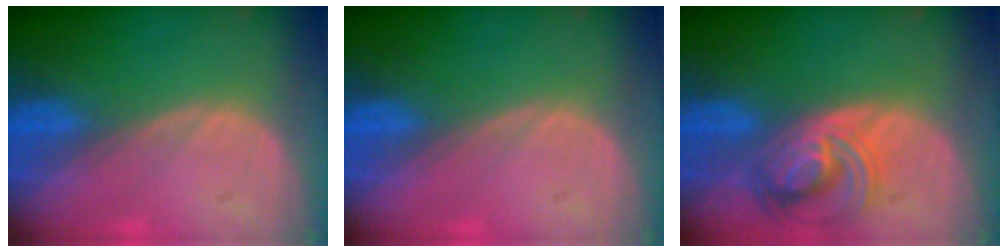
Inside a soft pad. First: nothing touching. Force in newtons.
{"total": 0.0}
{"total": 8.0, "press": 7.0, "slide": 3.8}